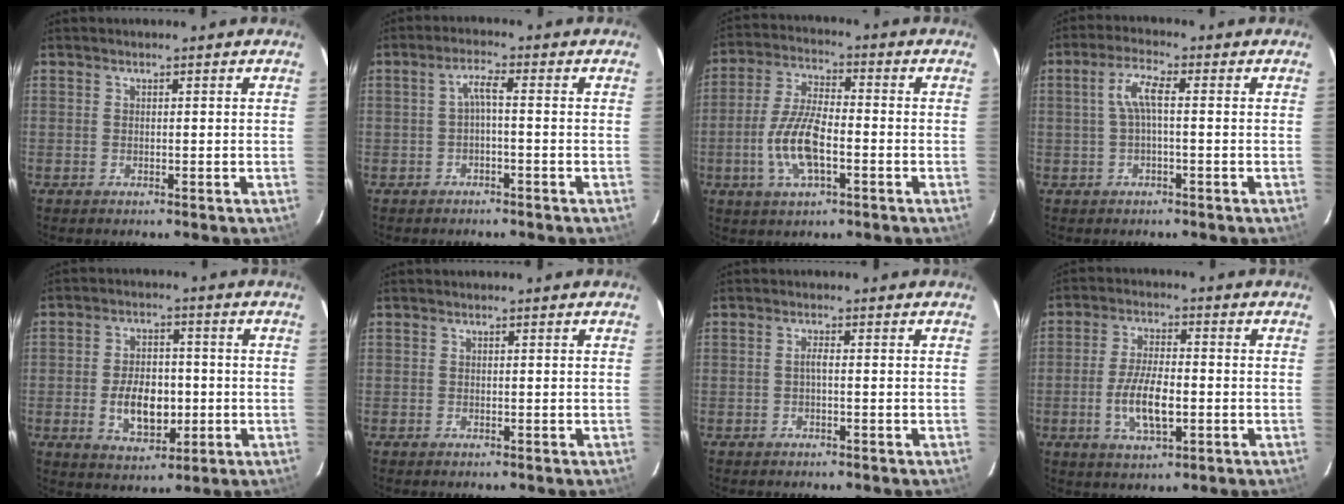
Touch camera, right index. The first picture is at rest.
{"total": 2.5, "force": [-0.8, 0.1, 2.3], "torque": [-0.048, 0.006, -0.013]}
{"total": 10.7, "force": [-3.3, 4.0, 9.4], "torque": [-0.196, 0.000, -0.064]}
{"total": 4.2, "force": [-0.1, 0.7, 4.1], "torque": [-0.084, 0.009, 0.001]}
{"total": 9.5, "force": [-1.8, 5.9, 7.3], "torque": [-0.136, 0.003, -0.019]}
{"total": 0.0}
{"total": 1.1, "force": [-0.3, 0.1, 1.1], "torque": [-0.020, 0.005, -0.008]}
{"total": 8.8, "force": [-2.2, 3.4, 7.8], "torque": [-0.156, -0.006, -0.038]}